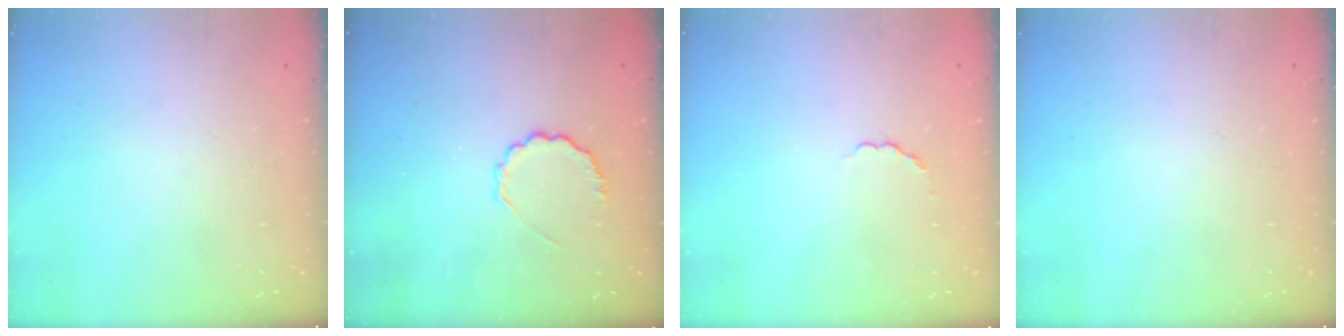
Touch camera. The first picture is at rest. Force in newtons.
{"total": 5.7, "press": 5.4, "slide": 1.7}
{"total": 2.5, "press": 2.3, "slide": 0.9}
{"total": 0.0}